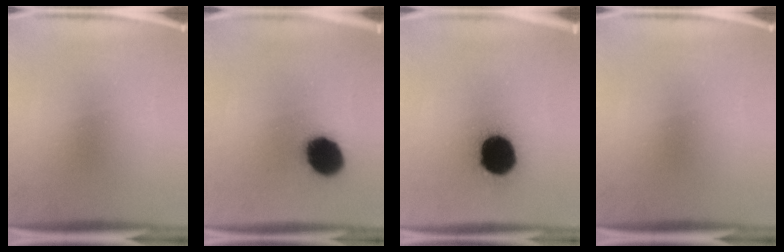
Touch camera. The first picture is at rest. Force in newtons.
{"total": 13.9}
{"total": 18.8}
{"total": 0.0}